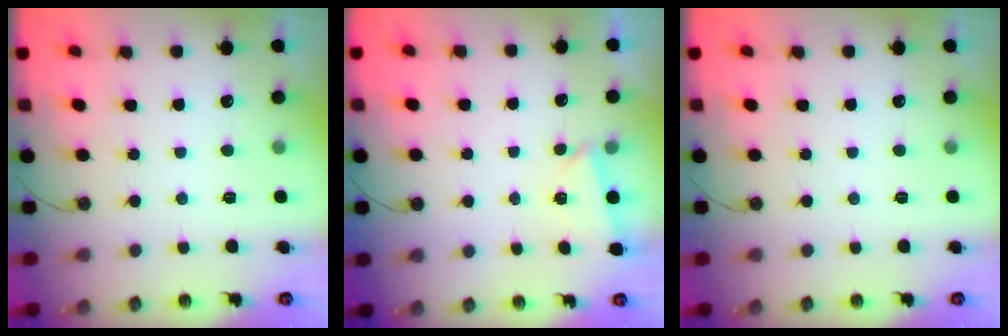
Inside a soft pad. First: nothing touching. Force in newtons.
{"total": 2.4, "press": 2.1, "slide": 1.1}
{"total": 0.0}